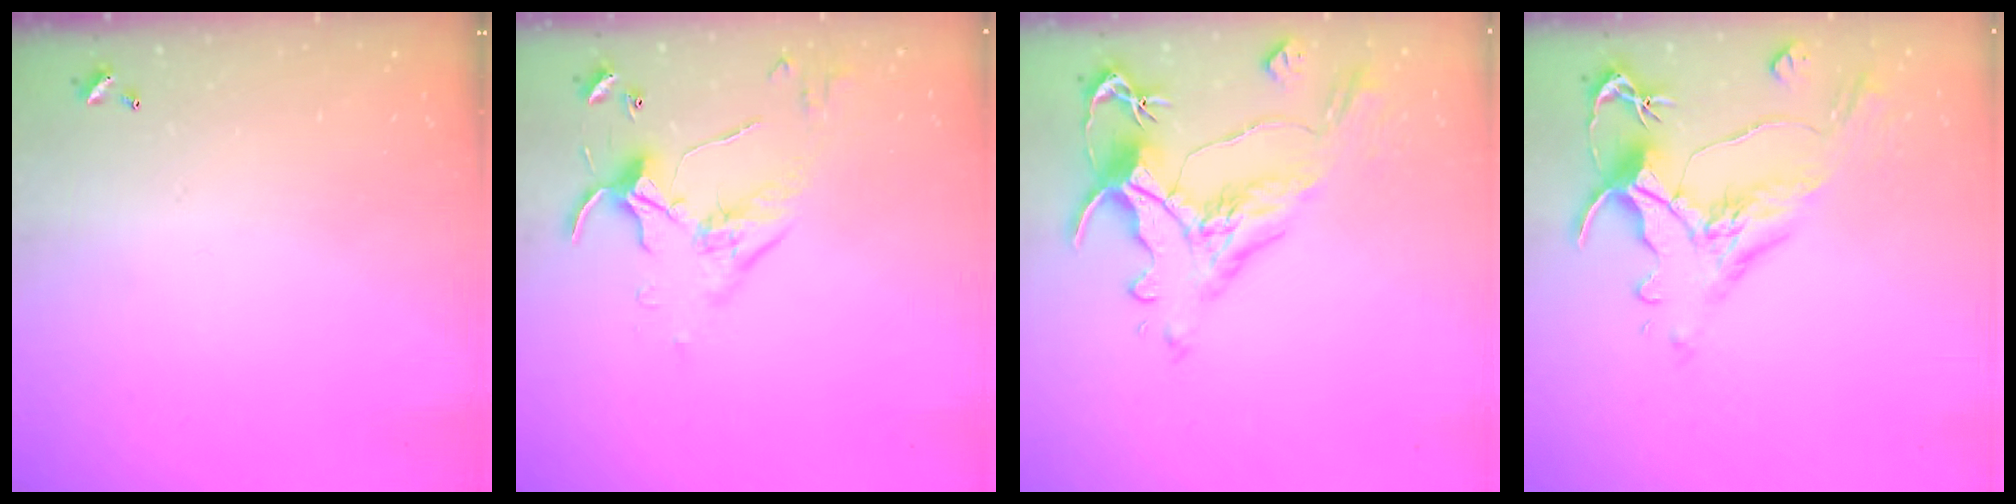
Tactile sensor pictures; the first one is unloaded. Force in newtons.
{"total": 3.7, "press": 3.7, "slide": 0.5}
{"total": 1.6, "press": 0.7, "slide": 1.4}
{"total": 1.6, "press": 0.4, "slide": 1.5}